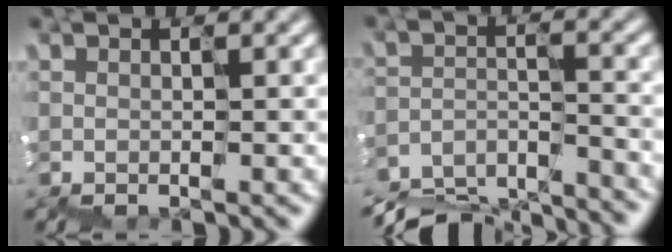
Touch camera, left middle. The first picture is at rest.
{"total": 9.9, "force": [-9.8, 1.3, 0.9], "torque": [-0.031, -0.011, -0.154]}